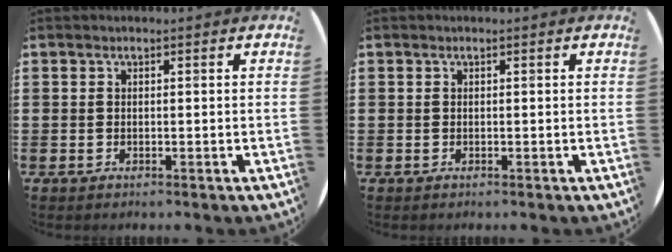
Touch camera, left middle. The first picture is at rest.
{"total": 0.0}